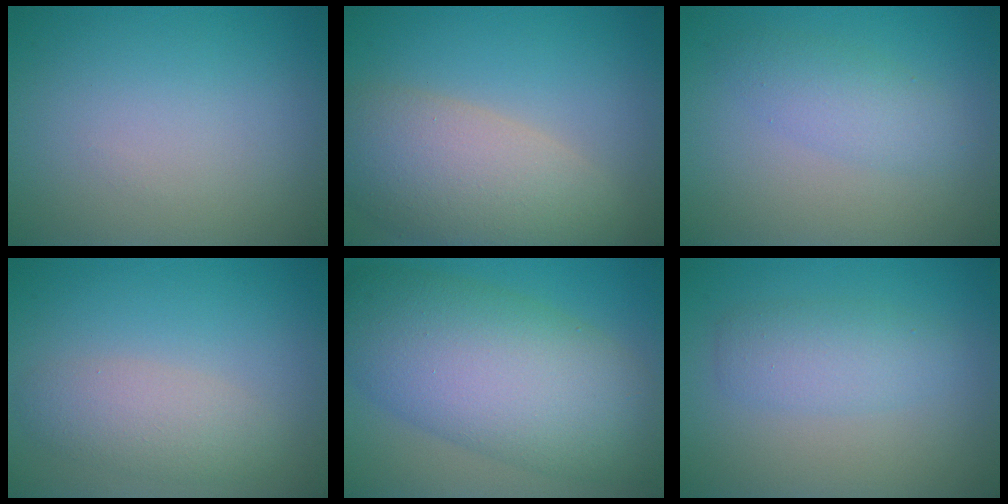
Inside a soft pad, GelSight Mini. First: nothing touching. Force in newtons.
{"total": 7.9, "press": 7.9, "slide": 0.7}
{"total": 2.5, "press": 2.5, "slide": 0.1}
{"total": 2.9, "press": 2.9, "slide": 0.2}
{"total": 11.9, "press": 11.9, "slide": 0.3}
{"total": 2.9, "press": 2.9, "slide": 0.1}